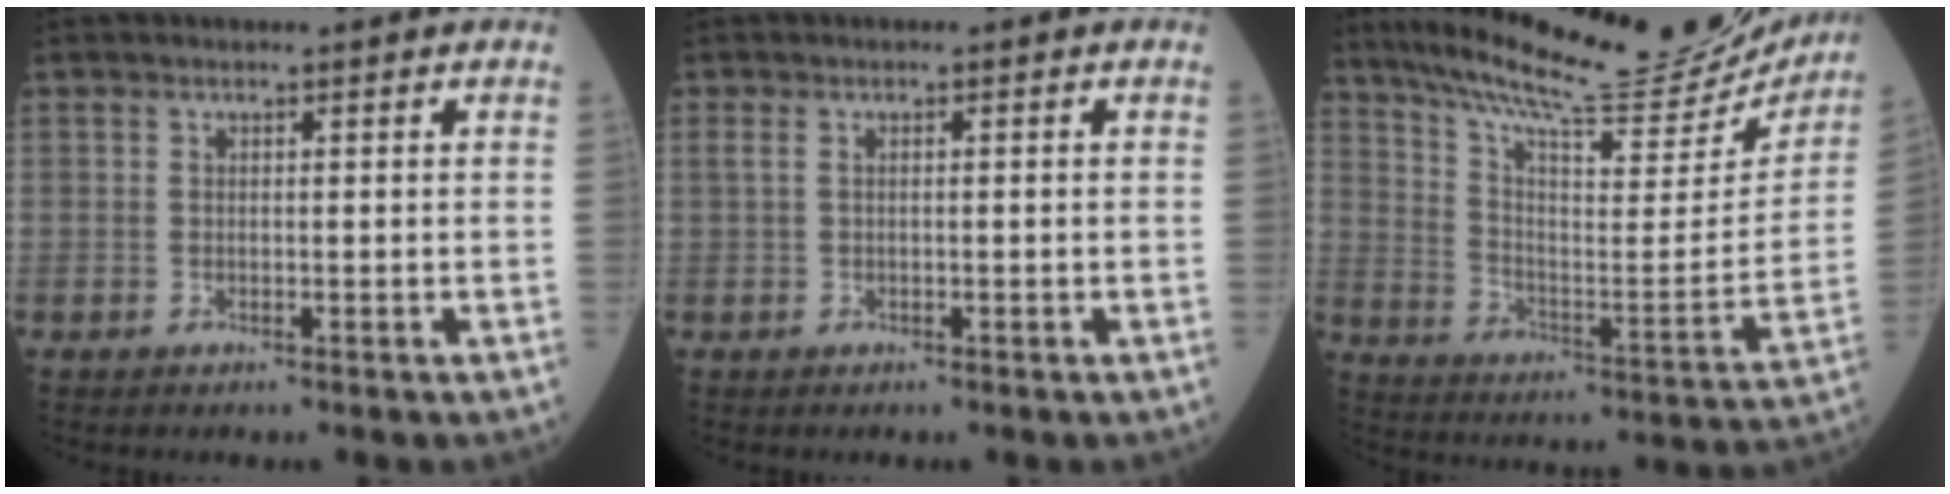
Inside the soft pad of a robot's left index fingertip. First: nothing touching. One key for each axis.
{"total": 0.9, "fx": 0.1, "fy": 0.3, "fz": 0.9, "tx": -0.029, "ty": 0.008, "tz": 0.004}
{"total": 25.3, "fx": 23.0, "fy": 3.7, "fz": 9.8, "tx": -0.163, "ty": -0.063, "tz": 0.317}